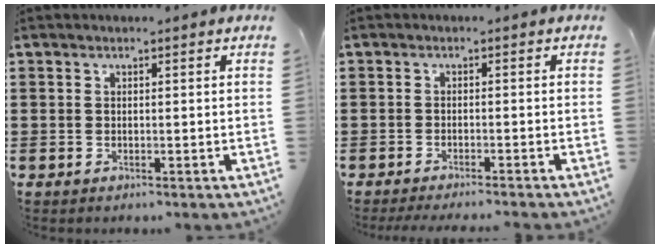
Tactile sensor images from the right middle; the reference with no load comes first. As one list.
[{"total": 1.5, "force": [-1.4, -0.2, 0.5], "torque": [-0.006, -0.001, -0.027]}]